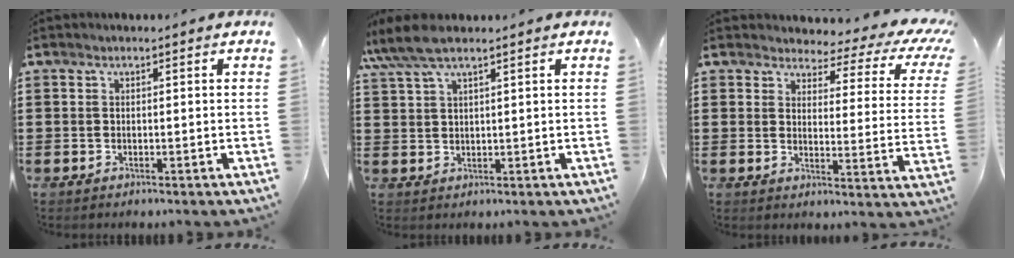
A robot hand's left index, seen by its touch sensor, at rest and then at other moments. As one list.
[{"total": 5.3, "force": [4.0, 0.8, 3.5], "torque": [-0.084, -0.002, 0.072]}, {"total": 3.9, "force": [3.0, 1.5, 2.1], "torque": [-0.044, -0.021, 0.041]}]